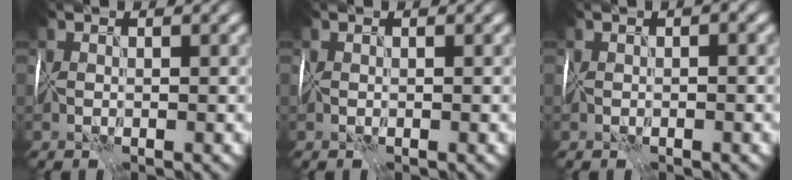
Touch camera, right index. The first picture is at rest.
{"total": 0.0}
{"total": 0.8, "force": [0.1, 0.3, 0.7], "torque": [-0.008, 0.005, 0.001]}